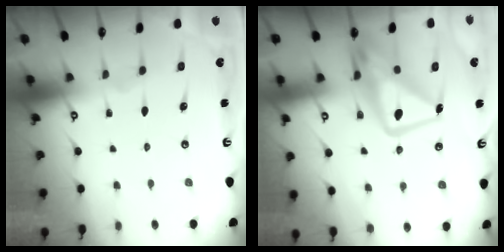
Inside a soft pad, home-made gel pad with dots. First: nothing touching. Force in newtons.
{"total": 14.3, "press": 14.2, "slide": 1.1}